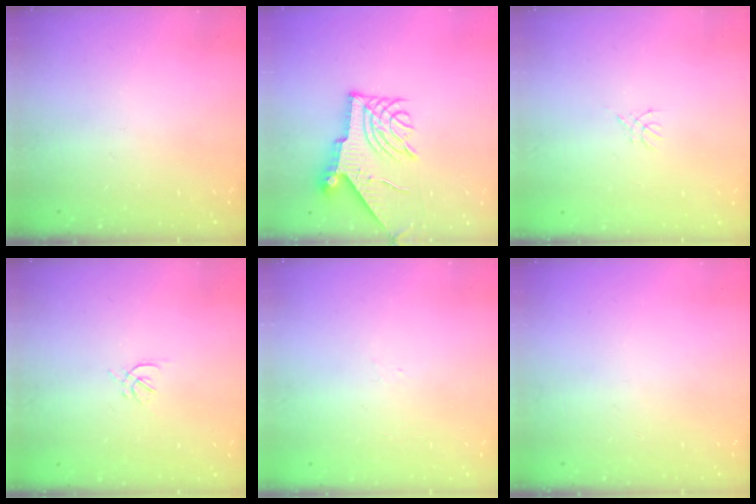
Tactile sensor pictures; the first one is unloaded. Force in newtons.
{"total": 9.5, "press": 9.4, "slide": 0.9}
{"total": 1.4, "press": 1.4, "slide": 0.3}
{"total": 1.7, "press": 1.6, "slide": 0.6}
{"total": 1.6, "press": 1.5, "slide": 0.4}
{"total": 0.0}